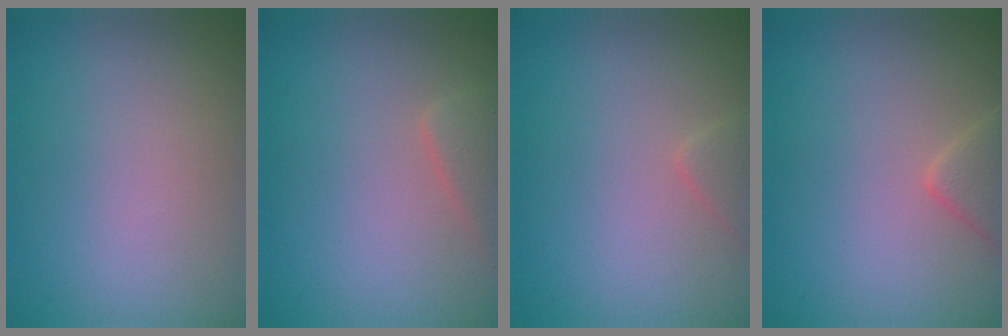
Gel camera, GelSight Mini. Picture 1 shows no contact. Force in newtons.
{"total": 2.0, "press": 2.0, "slide": 0.1}
{"total": 1.3, "press": 1.2, "slide": 0.1}
{"total": 2.3, "press": 2.3, "slide": 0.1}